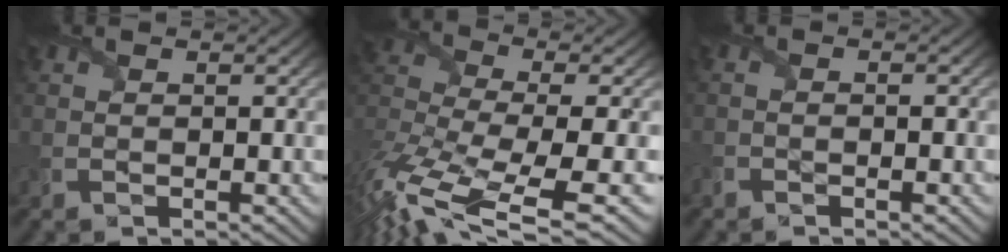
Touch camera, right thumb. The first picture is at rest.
{"total": 13.2, "force": [-7.2, 4.3, 10.2], "torque": [-0.267, -0.016, -0.111]}
{"total": 1.4, "force": [-1.2, -0.3, 0.6], "torque": [-0.012, -0.002, -0.022]}